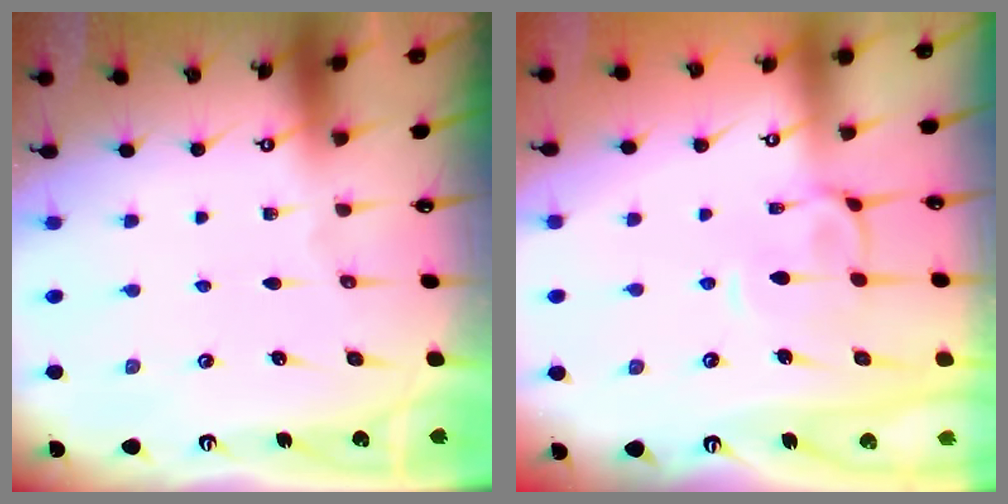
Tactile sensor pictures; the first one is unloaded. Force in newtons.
{"total": 1.8, "press": 1.5, "slide": 0.9}